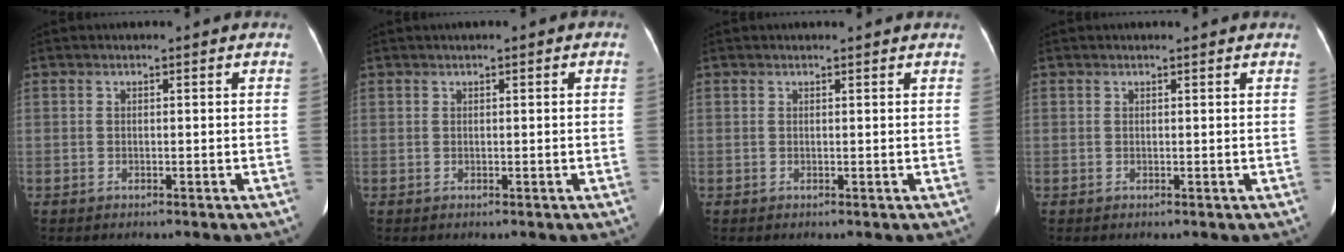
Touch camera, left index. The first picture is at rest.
{"total": 0.8, "force": [0.3, 0.2, 0.7], "torque": [-0.011, 0.008, 0.004]}
{"total": 1.4, "force": [1.4, 0.1, 0.4], "torque": [-0.011, 0.007, 0.015]}
{"total": 1.1, "force": [1.1, 0.0, 0.3], "torque": [-0.011, 0.006, 0.012]}